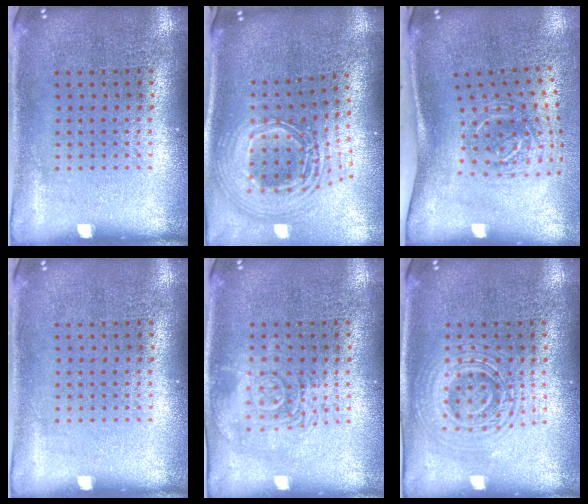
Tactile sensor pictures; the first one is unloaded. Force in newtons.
{"total": 2.7, "press": 1.9, "slide": 2.0}
{"total": 2.0, "press": 1.3, "slide": 1.5}
{"total": 0.0}
{"total": 2.6, "press": 2.6, "slide": 0.4}
{"total": 2.6, "press": 2.5, "slide": 0.5}